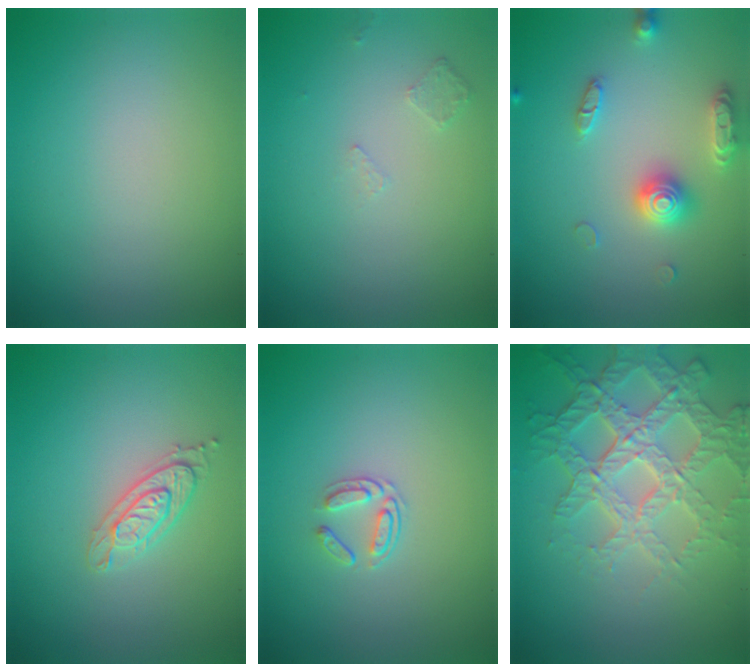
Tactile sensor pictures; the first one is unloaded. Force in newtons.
{"total": 0.6, "press": 0.5, "slide": 0.4}
{"total": 3.7, "press": 3.6, "slide": 0.4}
{"total": 2.1, "press": 2.0, "slide": 0.4}
{"total": 1.6, "press": 1.0, "slide": 1.2}
{"total": 5.8, "press": 4.9, "slide": 3.1}